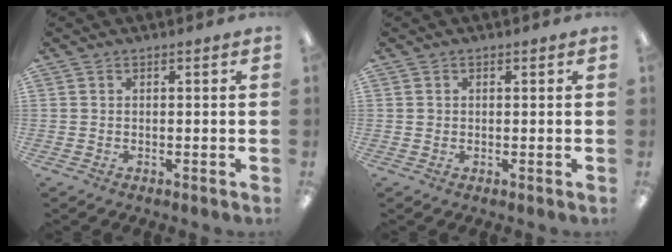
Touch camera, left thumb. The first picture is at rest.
{"total": 0.8, "force": [0.1, 0.7, 0.0], "torque": [0.001, 0.005, 0.001]}